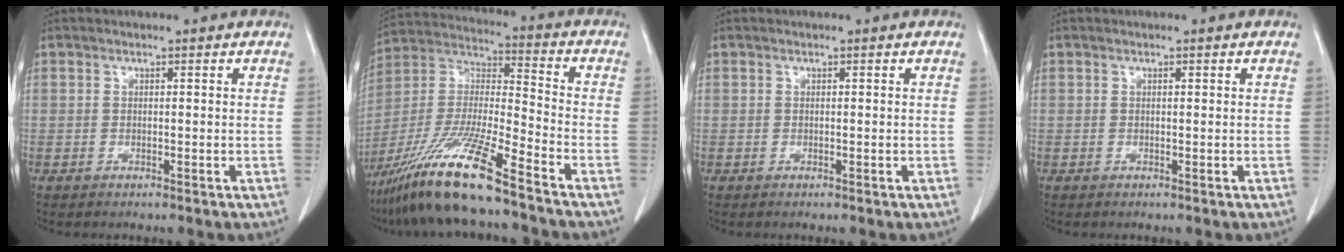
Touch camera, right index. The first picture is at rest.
{"total": 16.5, "force": [-11.9, 0.1, 11.4], "torque": [-0.241, -0.027, -0.226]}
{"total": 0.0}
{"total": 0.0}